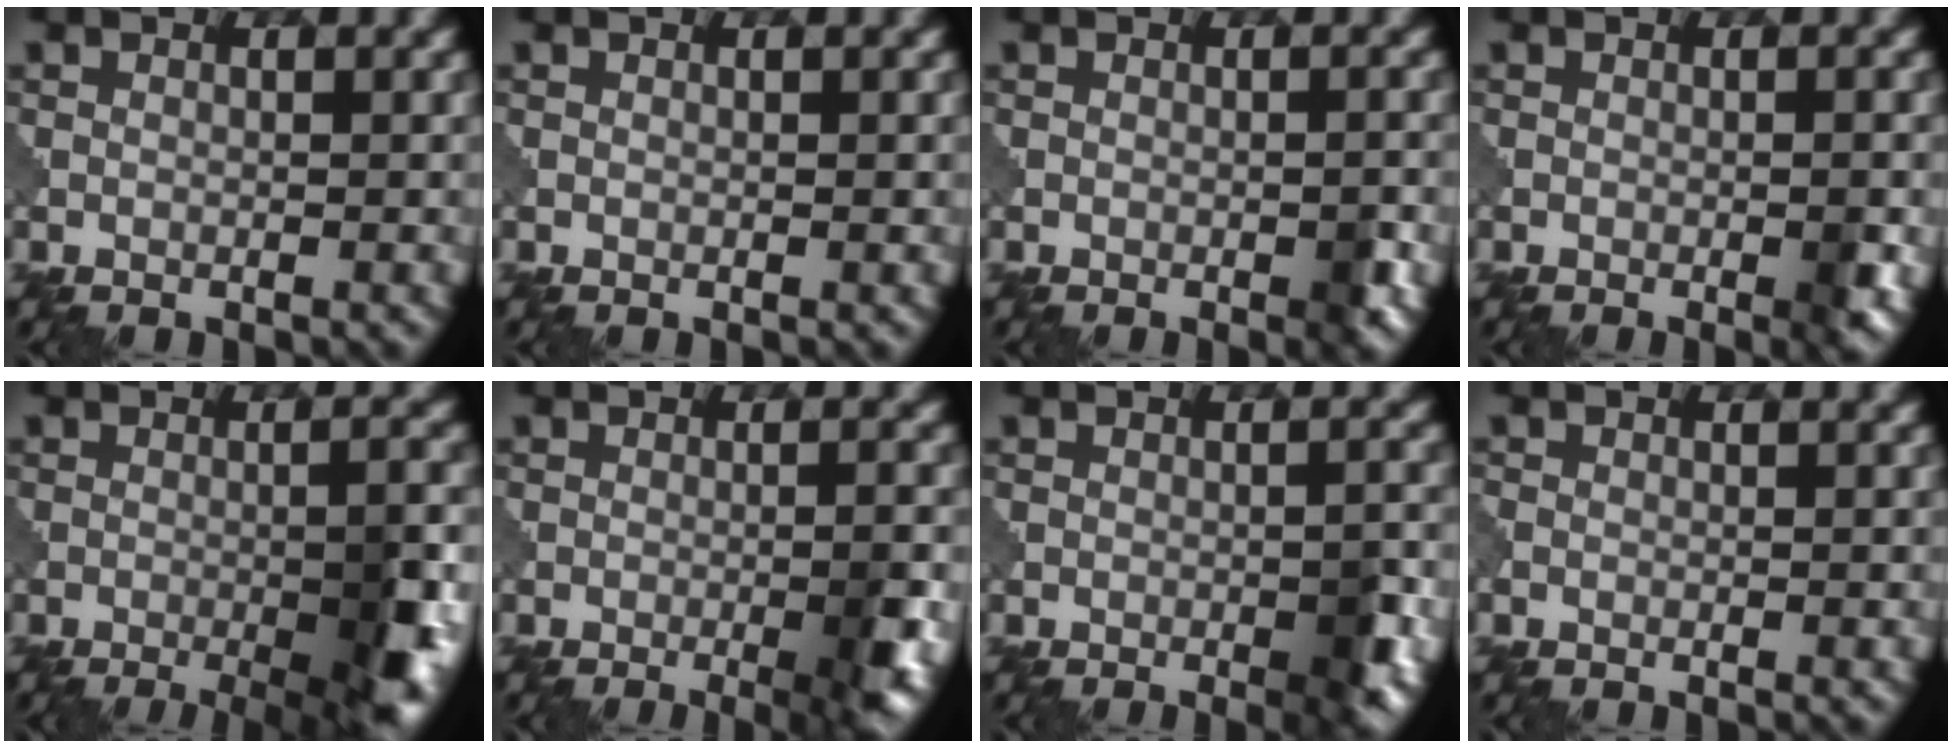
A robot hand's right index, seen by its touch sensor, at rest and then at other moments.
{"total": 0.0}
{"total": 1.7, "force": [-0.8, 0.4, 1.5], "torque": [-0.024, 0.002, -0.011]}
{"total": 2.0, "force": [-0.7, 0.4, 1.8], "torque": [-0.027, 0.000, -0.010]}
{"total": 8.6, "force": [-2.8, 2.2, 7.8], "torque": [-0.102, -0.003, -0.030]}
{"total": 5.4, "force": [-1.8, 1.4, 4.9], "torque": [-0.069, -0.003, -0.020]}
{"total": 3.7, "force": [-1.4, 0.8, 3.3], "torque": [-0.053, -0.002, -0.019]}
{"total": 0.7, "force": [-0.2, 0.4, 0.6], "torque": [-0.015, -0.003, -0.005]}